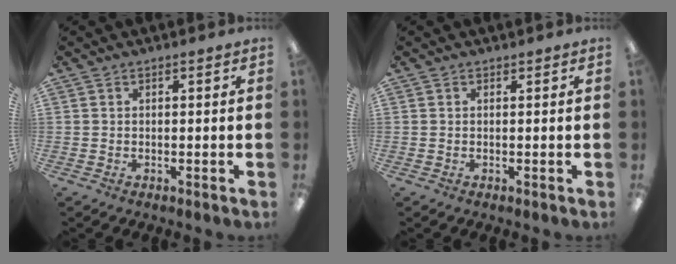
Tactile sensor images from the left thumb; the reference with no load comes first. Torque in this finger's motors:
{"motor_torque": [-0.04, 0.04, -0.17, 0.03, 0.02]}